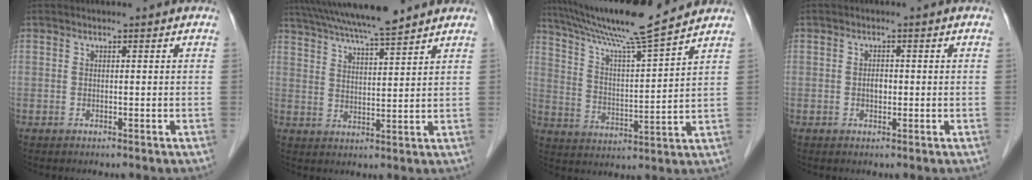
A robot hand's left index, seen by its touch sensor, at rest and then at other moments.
{"total": 13.3, "force": [11.7, 0.3, 6.3], "torque": [-0.117, 0.023, 0.188]}
{"total": 14.3, "force": [12.7, -1.5, 6.3], "torque": [-0.123, 0.007, 0.215]}
{"total": 1.4, "force": [-0.2, 0.9, 1.1], "torque": [-0.020, 0.002, -0.001]}